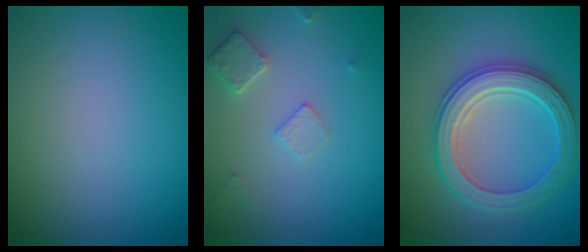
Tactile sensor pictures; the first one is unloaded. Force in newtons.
{"total": 2.1, "press": 2.1, "slide": 0.3}
{"total": 5.1, "press": 5.1, "slide": 0.9}